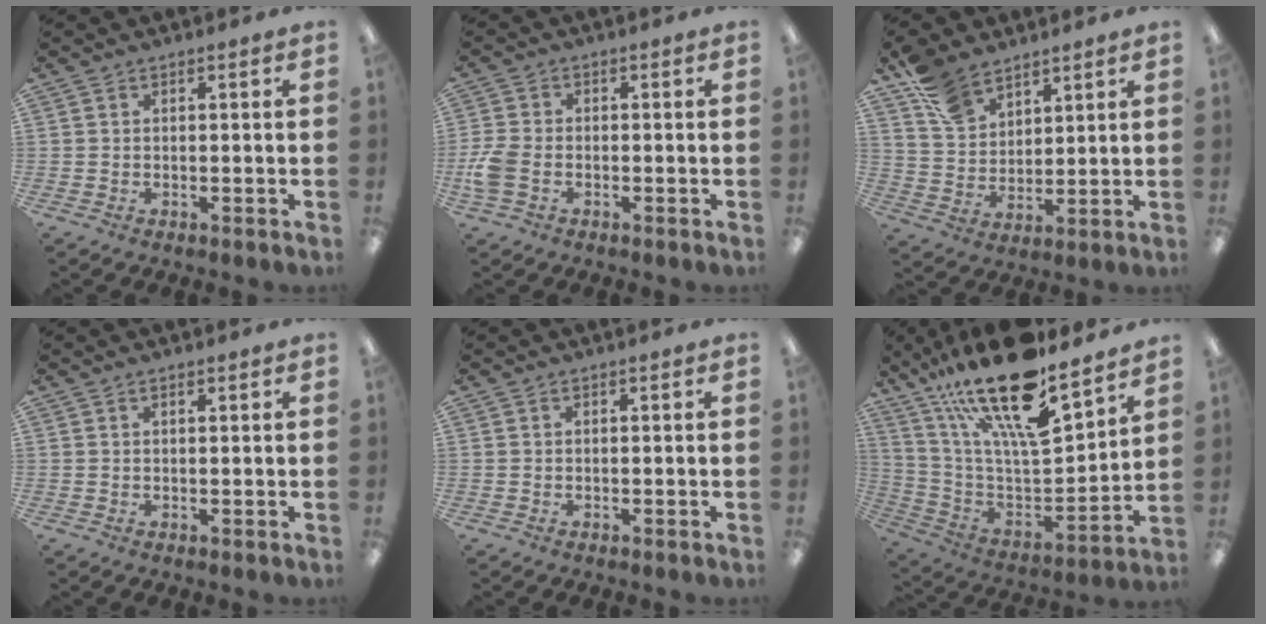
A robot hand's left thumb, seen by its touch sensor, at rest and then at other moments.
{"total": 5.9, "force": [-1.7, 4.0, 4.0], "torque": [-0.088, 0.007, -0.032]}
{"total": 10.9, "force": [8.2, 6.2, 3.6], "torque": [-0.078, -0.037, 0.161]}
{"total": 0.8, "force": [0.6, 0.2, 0.5], "torque": [-0.002, -0.002, 0.008]}
{"total": 0.0}
{"total": 24.4, "force": [17.6, 7.0, 15.3], "torque": [-0.281, -0.117, 0.300]}